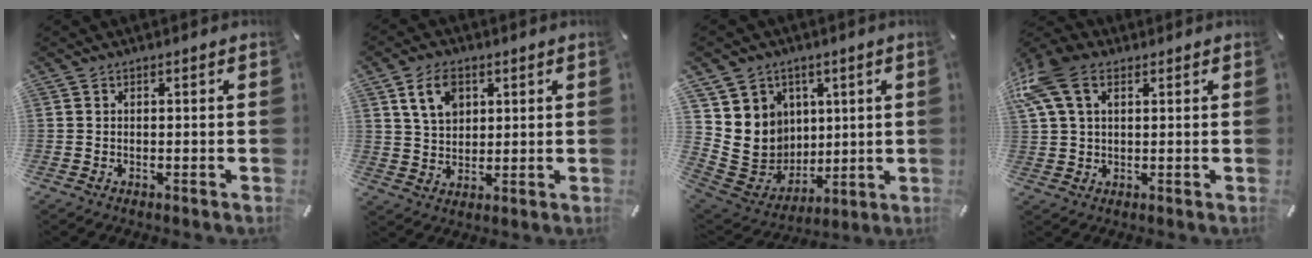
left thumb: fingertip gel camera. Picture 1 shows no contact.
{"total": 7.7, "force": [3.3, 5.6, 4.1], "torque": [-0.087, 0.005, 0.060]}
{"total": 11.2, "force": [2.4, 10.9, 0.4], "torque": [-0.006, -0.034, 0.064]}
{"total": 10.6, "force": [4.5, 7.1, 6.4], "torque": [-0.161, 0.003, 0.087]}